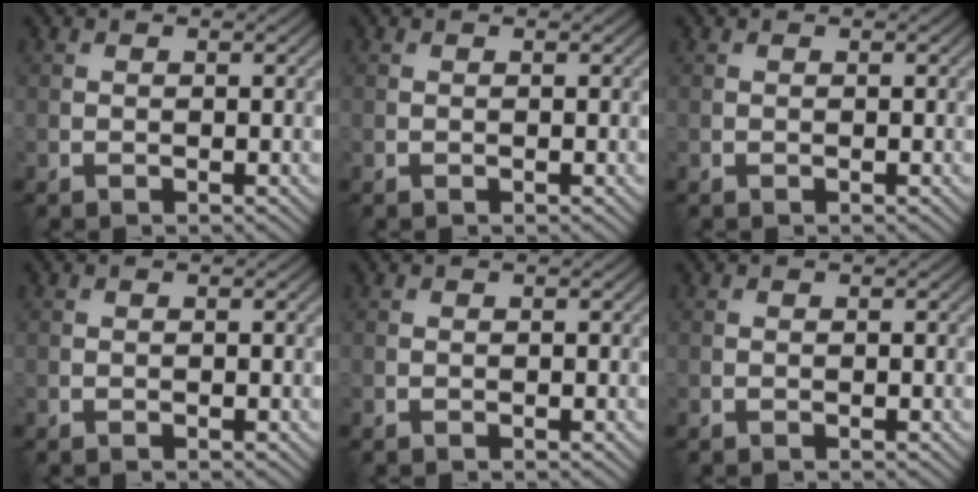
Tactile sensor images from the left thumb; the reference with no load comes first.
{"total": 0.0}
{"total": 0.0}
{"total": 0.0}
{"total": 0.0}
{"total": 0.0}